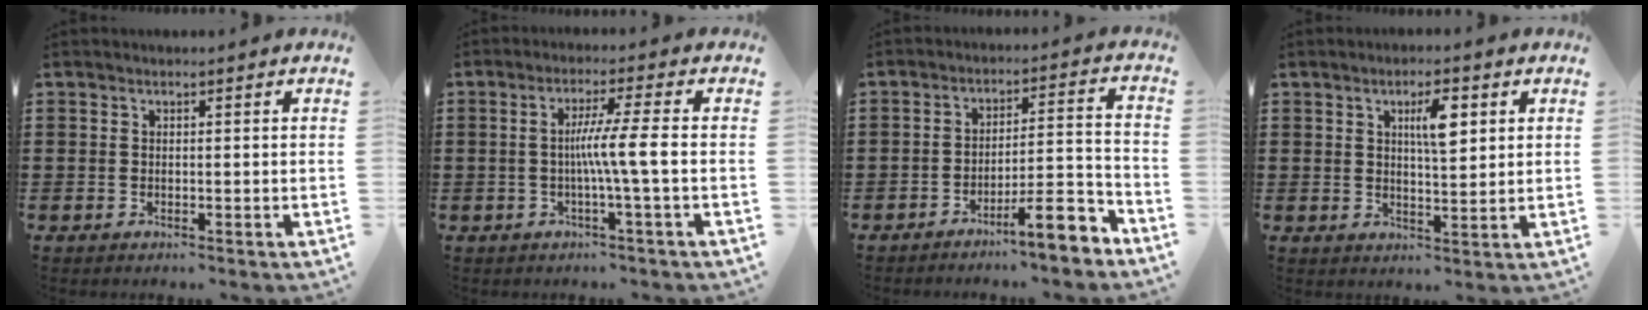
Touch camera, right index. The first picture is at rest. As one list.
[{"total": 5.9, "force": [-0.8, -0.7, 5.8], "torque": [-0.104, -0.005, -0.021]}, {"total": 8.8, "force": [-6.7, 1.3, 5.6], "torque": [-0.084, 0.013, -0.119]}, {"total": 5.3, "force": [2.0, 1.6, 4.6], "torque": [-0.082, 0.003, 0.028]}]